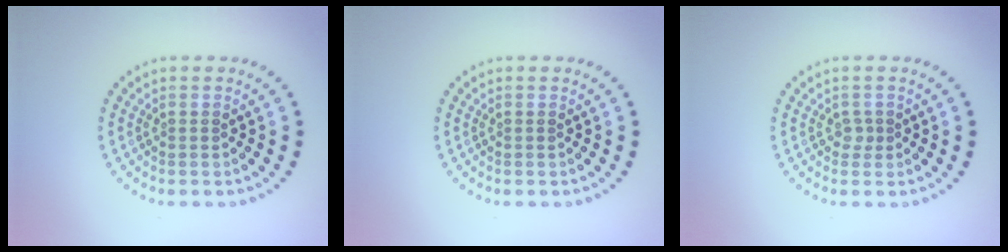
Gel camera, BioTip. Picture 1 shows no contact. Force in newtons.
{"total": 0.0}
{"total": 0.8, "press": 0.6, "slide": 0.5}